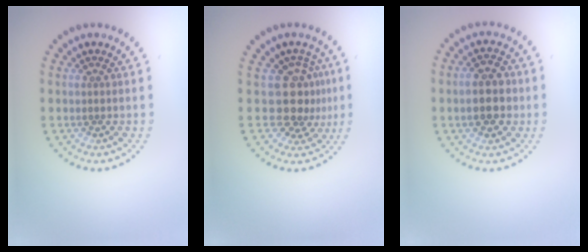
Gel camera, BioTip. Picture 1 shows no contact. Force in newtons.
{"total": 3.6, "press": 2.6, "slide": 2.5}
{"total": 3.9, "press": 3.9, "slide": 0.4}